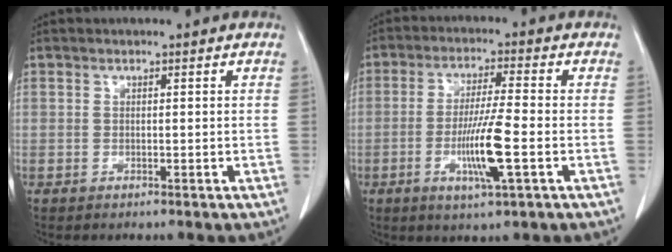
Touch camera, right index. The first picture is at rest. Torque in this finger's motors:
{"motor_torque": [1.25, 0.11, 0.66, 0.10]}